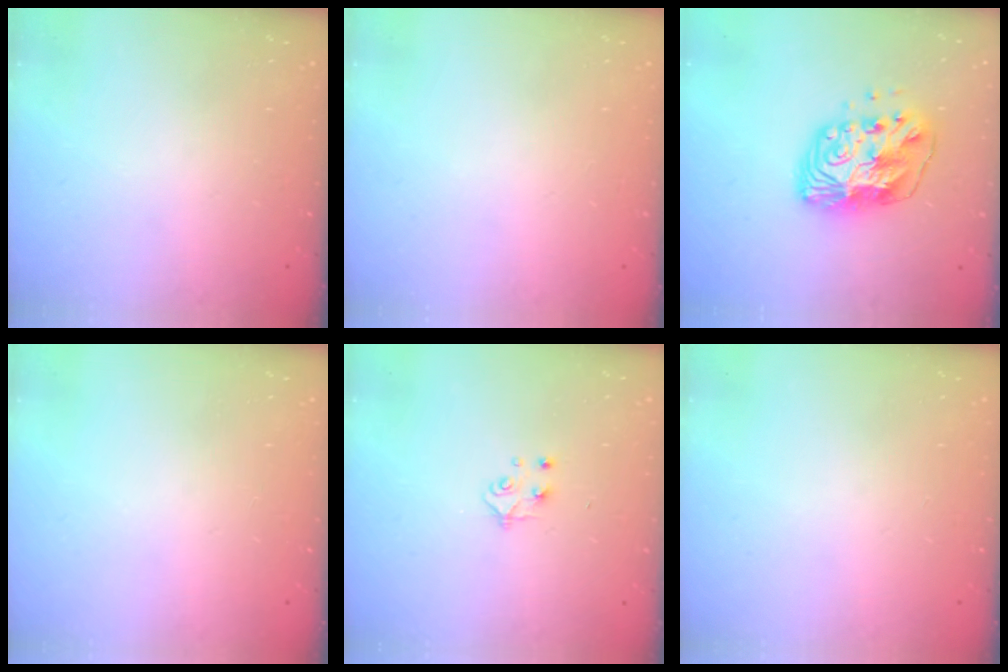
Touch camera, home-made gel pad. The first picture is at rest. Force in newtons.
{"total": 0.0}
{"total": 13.6, "press": 13.5, "slide": 1.4}
{"total": 0.0}
{"total": 5.5, "press": 5.5, "slide": 0.6}
{"total": 0.0}